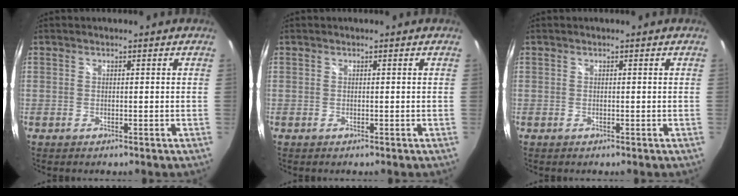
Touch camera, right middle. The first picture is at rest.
{"total": 0.0}
{"total": 0.0}